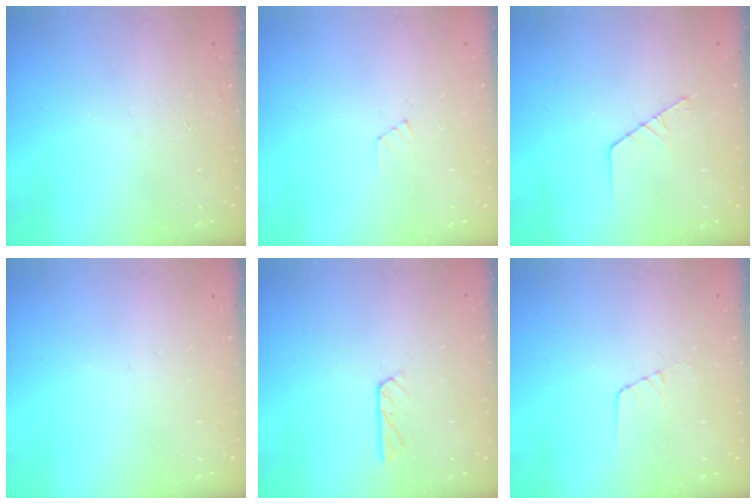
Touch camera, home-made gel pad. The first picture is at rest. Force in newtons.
{"total": 3.8, "press": 3.8, "slide": 0.3}
{"total": 2.9, "press": 2.9, "slide": 0.3}
{"total": 0.0}
{"total": 3.4, "press": 3.4, "slide": 0.2}
{"total": 4.3, "press": 4.3, "slide": 0.2}